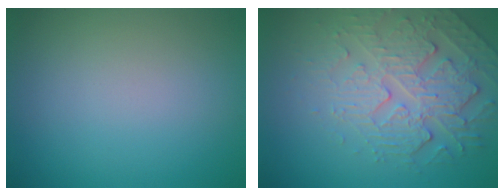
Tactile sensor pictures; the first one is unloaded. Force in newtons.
{"total": 4.4, "press": 4.1, "slide": 1.7}